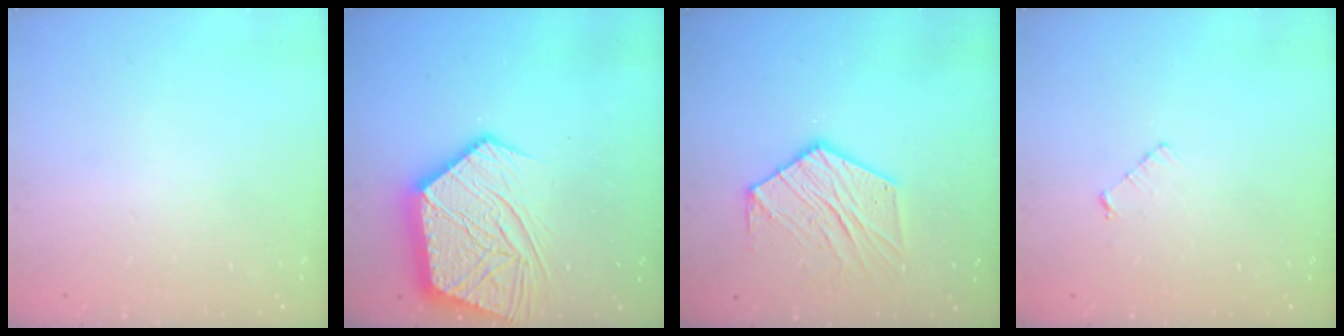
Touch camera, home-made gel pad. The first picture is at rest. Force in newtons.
{"total": 19.1, "press": 19.0, "slide": 1.6}
{"total": 11.9, "press": 11.8, "slide": 0.7}
{"total": 3.4, "press": 3.3, "slide": 0.3}